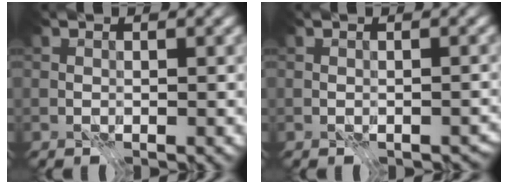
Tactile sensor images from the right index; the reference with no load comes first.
{"total": 1.2, "force": [-0.5, 0.8, 0.7], "torque": [-0.005, -0.008, -0.001]}